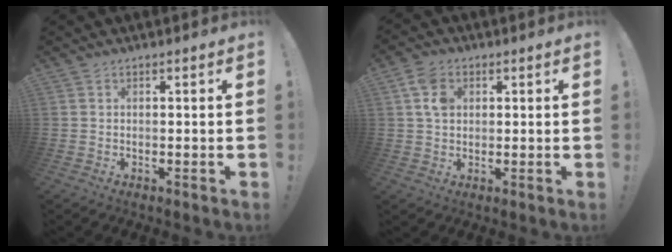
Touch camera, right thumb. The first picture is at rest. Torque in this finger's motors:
{"motor_torque": [1.00, 1.23, 0.41, -0.47, 0.00]}